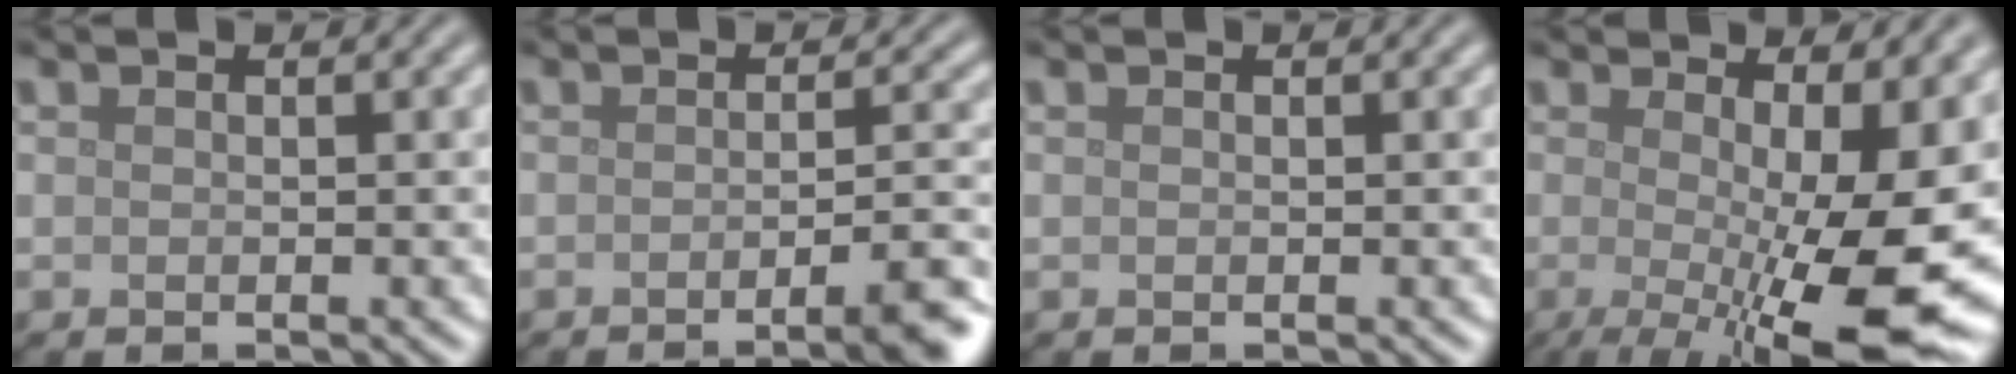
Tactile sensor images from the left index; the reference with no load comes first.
{"total": 4.9, "force": [-2.5, 0.9, 4.1], "torque": [-0.046, 0.001, -0.043]}
{"total": 0.0}
{"total": 15.5, "force": [-1.8, 4.6, 14.7], "torque": [-0.177, -0.007, -0.016]}